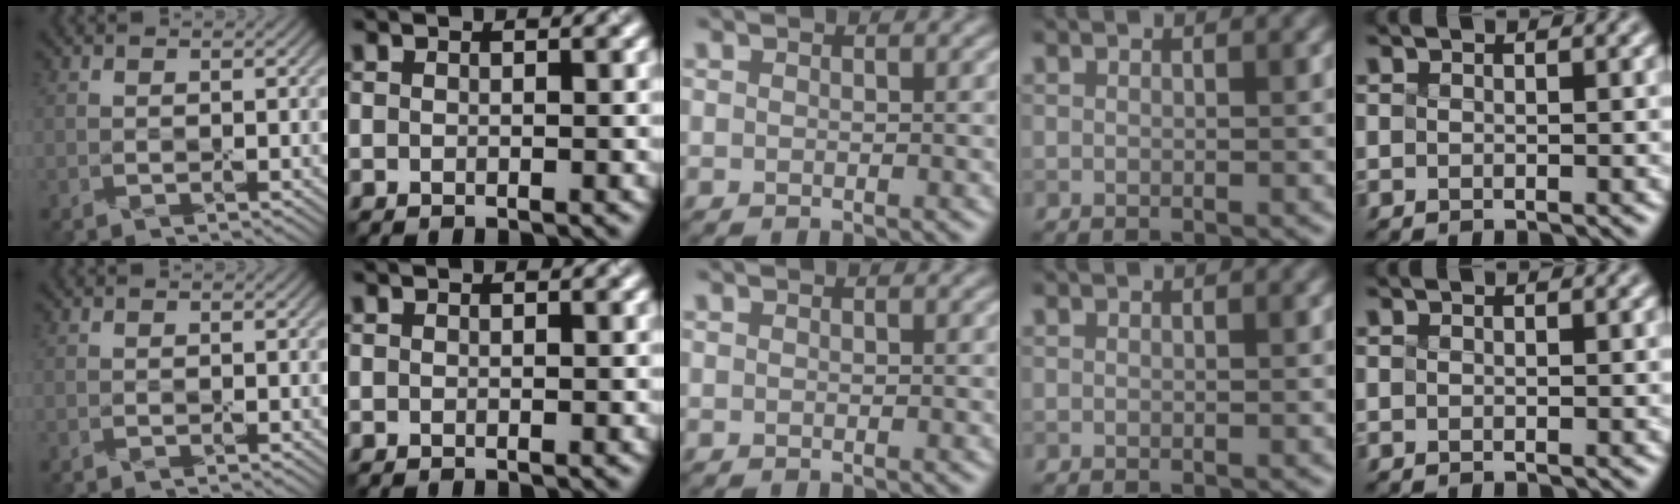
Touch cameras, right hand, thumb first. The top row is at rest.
{}